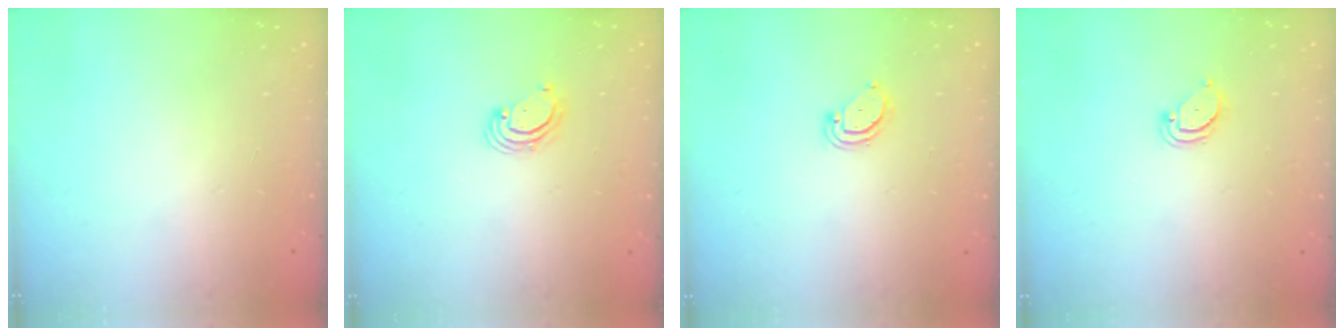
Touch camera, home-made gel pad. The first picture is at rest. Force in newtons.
{"total": 2.8, "press": 2.8, "slide": 0.3}
{"total": 3.0, "press": 3.0, "slide": 0.2}
{"total": 2.1, "press": 2.1, "slide": 0.2}